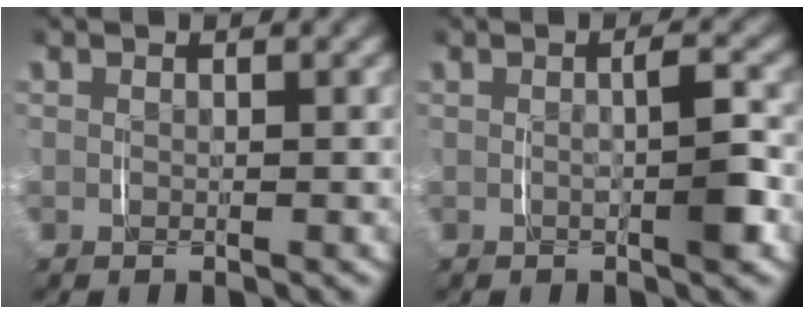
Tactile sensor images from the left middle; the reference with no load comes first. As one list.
[{"total": 2.8, "force": [-0.3, 0.6, 2.7], "torque": [-0.034, 0.006, -0.009]}]